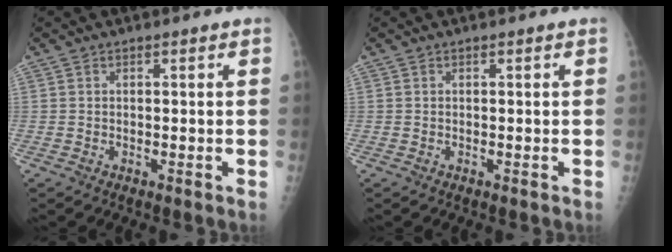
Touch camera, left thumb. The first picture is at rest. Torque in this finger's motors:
{"motor_torque": [1.44, 1.26, 0.11, 0.07, 0.03]}